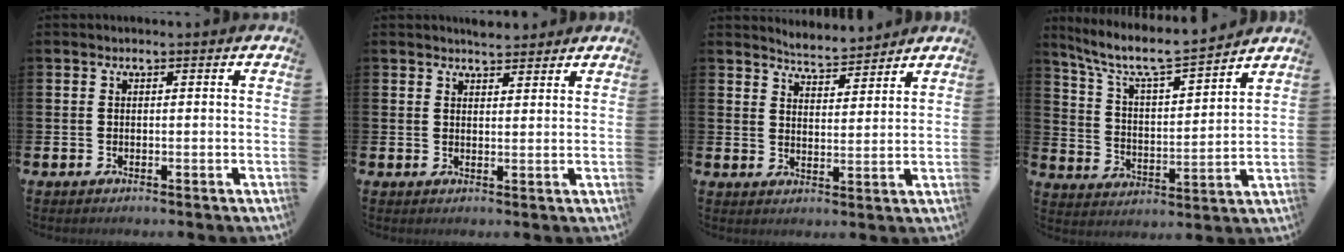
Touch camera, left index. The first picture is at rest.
{"total": 2.7, "force": [2.6, 0.6, -0.3], "torque": [0.018, -0.016, 0.044]}
{"total": 4.7, "force": [4.7, 0.1, -0.1], "torque": [-0.007, -0.032, 0.084]}
{"total": 7.9, "force": [7.1, 1.1, 3.3], "torque": [-0.098, -0.049, 0.119]}